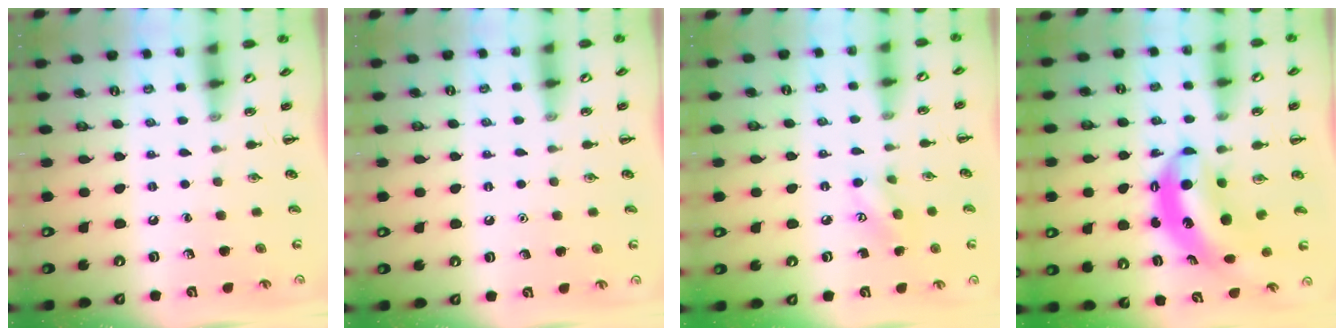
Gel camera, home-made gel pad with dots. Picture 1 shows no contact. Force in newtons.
{"total": 1.6, "press": 1.6, "slide": 0.1}
{"total": 6.5, "press": 6.3, "slide": 1.3}
{"total": 7.9, "press": 7.7, "slide": 2.0}